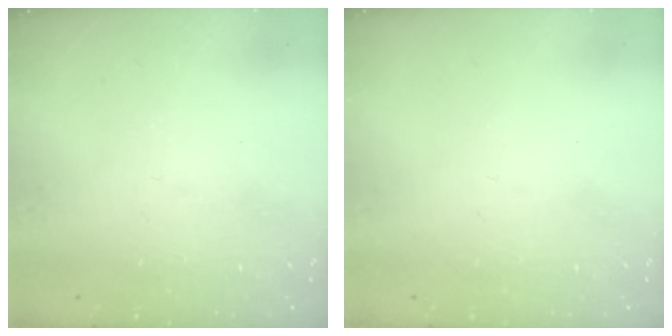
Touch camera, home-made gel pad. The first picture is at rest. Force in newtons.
{"total": 0.0}